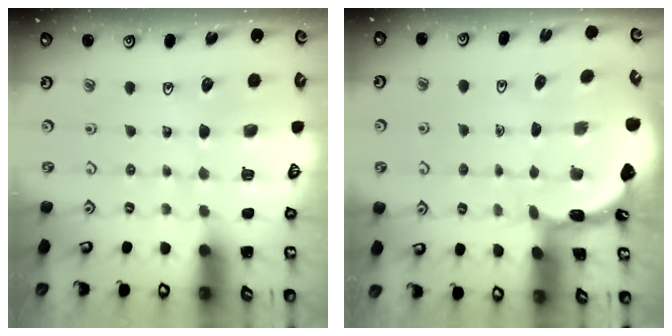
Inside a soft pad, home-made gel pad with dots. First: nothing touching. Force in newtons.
{"total": 1.7, "press": 1.7, "slide": 0.1}